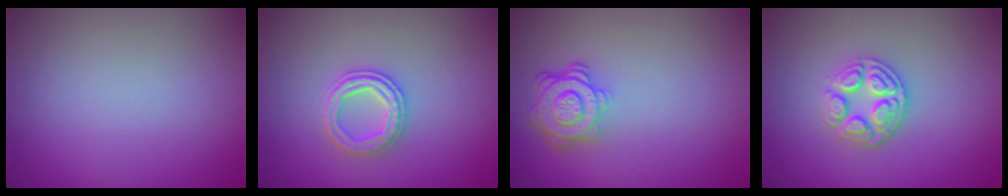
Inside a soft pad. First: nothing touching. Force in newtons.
{"total": 2.4, "press": 2.4, "slide": 0.3}
{"total": 4.4, "press": 3.7, "slide": 2.3}
{"total": 3.6, "press": 3.1, "slide": 1.8}